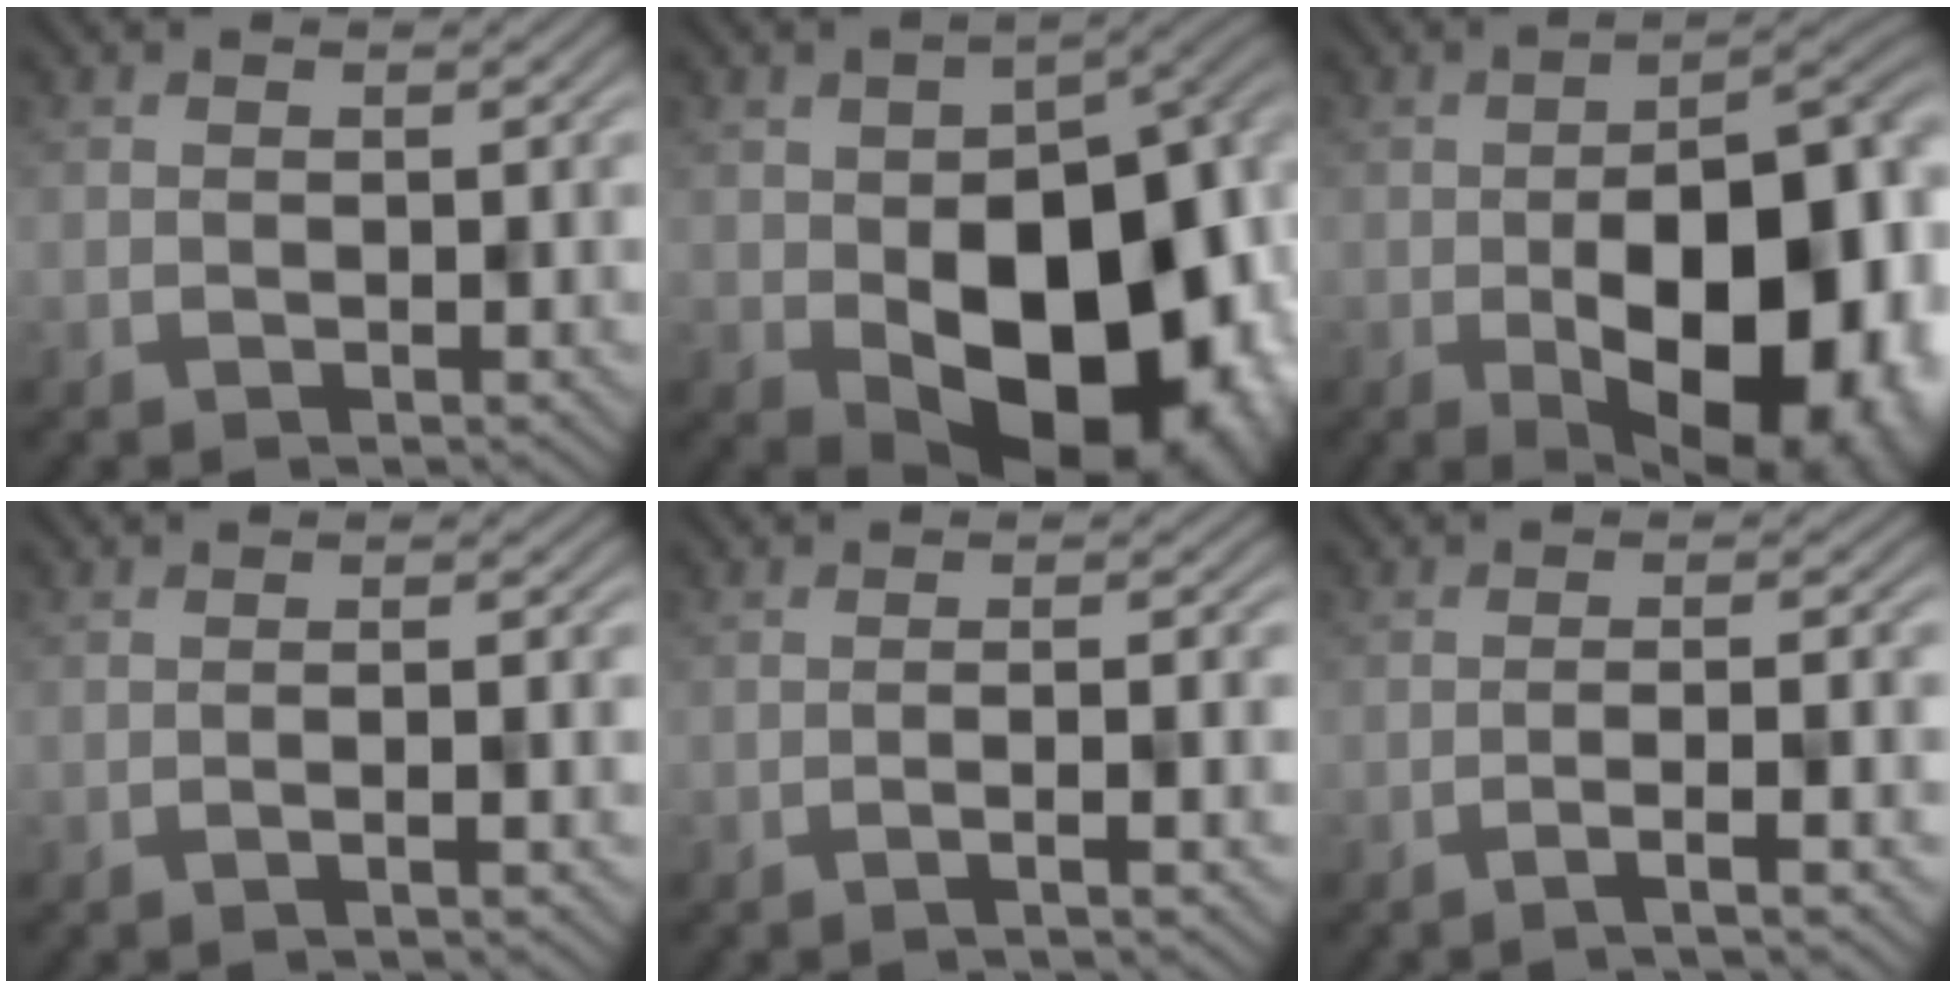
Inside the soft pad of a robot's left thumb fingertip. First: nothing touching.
{"total": 19.9, "force": [-4.5, 12.4, 14.9], "torque": [-0.197, -0.041, -0.029]}
{"total": 17.2, "force": [-4.2, 8.4, 14.4], "torque": [-0.196, -0.018, -0.052]}
{"total": 2.1, "force": [-0.9, 0.3, 1.8], "torque": [-0.024, 0.012, -0.021]}
{"total": 3.2, "force": [-1.6, 0.4, 2.7], "torque": [-0.034, 0.014, -0.033]}
{"total": 4.6, "force": [-2.8, 0.5, 3.6], "torque": [-0.043, 0.016, -0.053]}